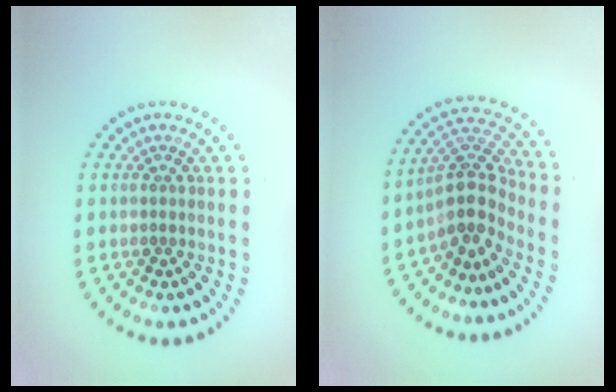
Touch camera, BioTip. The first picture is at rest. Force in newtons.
{"total": 4.0, "press": 3.2, "slide": 2.3}